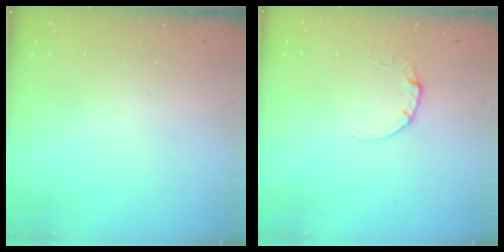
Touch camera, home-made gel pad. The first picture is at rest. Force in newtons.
{"total": 3.3, "press": 3.3, "slide": 0.4}